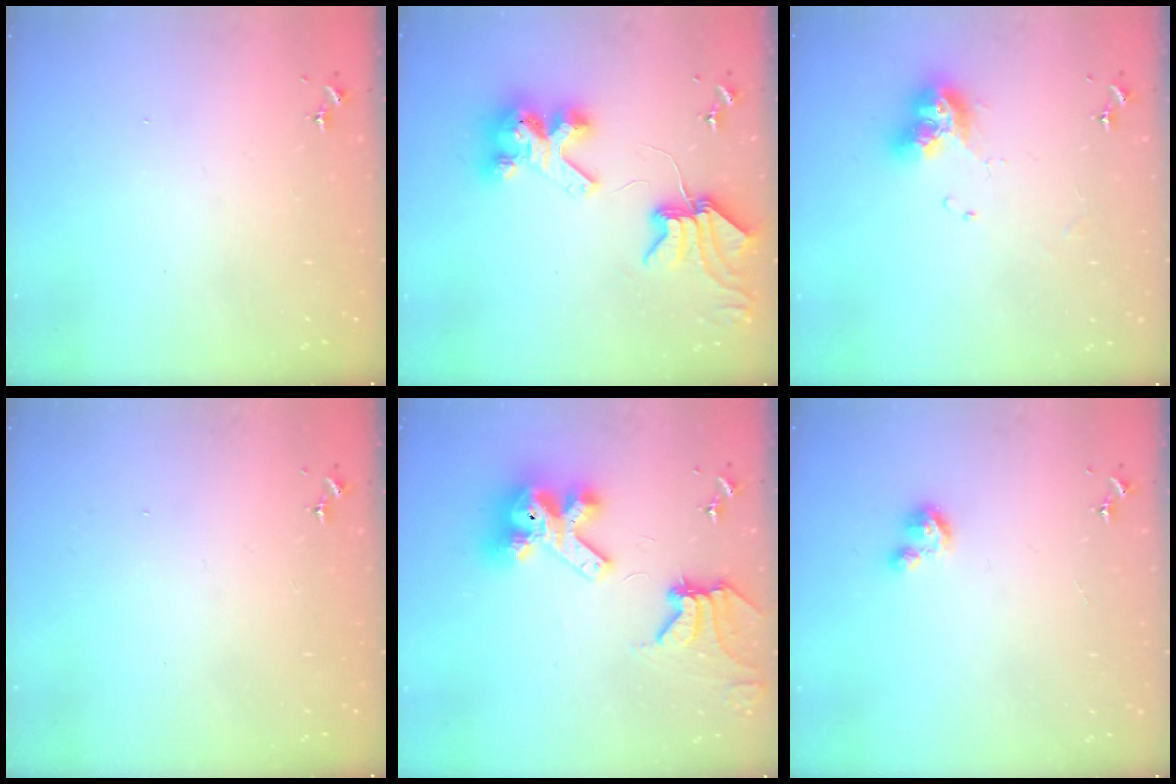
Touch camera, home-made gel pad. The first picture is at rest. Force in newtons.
{"total": 11.2, "press": 11.1, "slide": 1.4}
{"total": 11.2, "press": 11.1, "slide": 1.1}
{"total": 0.0}
{"total": 14.9, "press": 14.8, "slide": 2.0}
{"total": 4.4, "press": 4.4, "slide": 0.4}